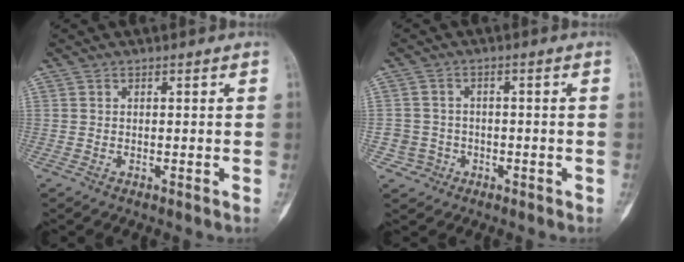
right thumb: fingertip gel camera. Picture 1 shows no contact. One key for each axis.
{"total": 4.1, "fx": -1.7, "fy": 3.8, "fz": -0.4, "tx": 0.036, "ty": 0.017, "tz": -0.033}